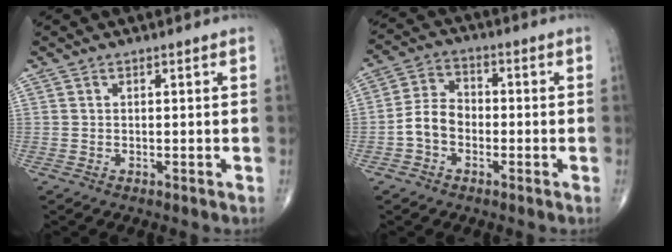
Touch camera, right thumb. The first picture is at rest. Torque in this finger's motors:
{"motor_torque": [-0.08, 0.19, 0.38, -0.14, 0.09]}